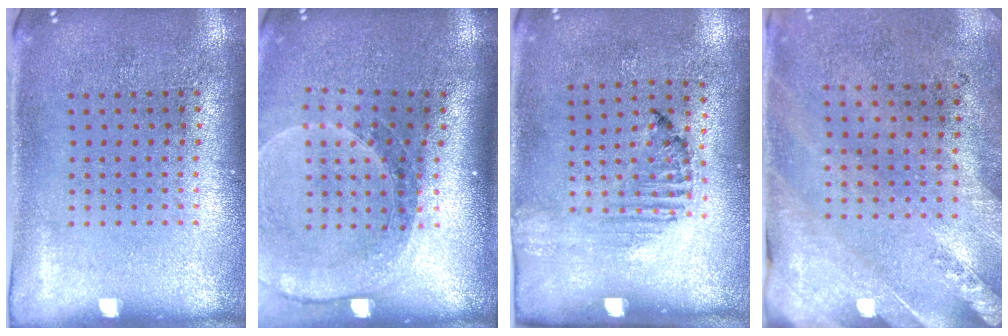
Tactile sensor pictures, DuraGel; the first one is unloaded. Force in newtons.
{"total": 1.8, "press": 1.7, "slide": 0.6}
{"total": 1.3, "press": 1.1, "slide": 0.7}
{"total": 2.5, "press": 2.0, "slide": 1.4}